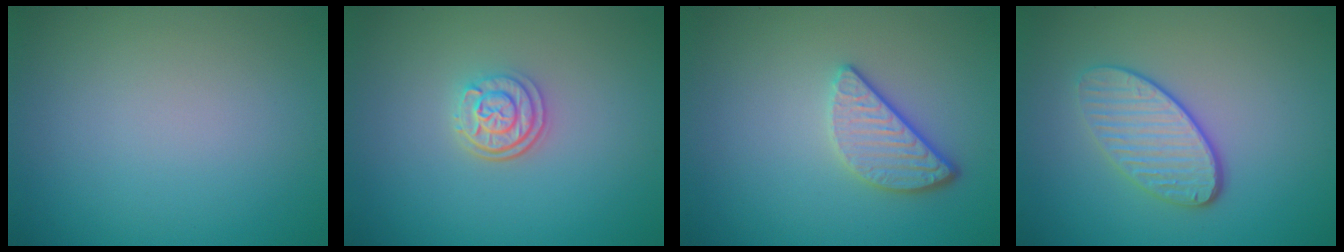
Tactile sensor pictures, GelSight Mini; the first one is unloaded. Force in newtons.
{"total": 2.8, "press": 2.4, "slide": 1.4}
{"total": 3.2, "press": 2.7, "slide": 1.7}
{"total": 3.9, "press": 3.3, "slide": 2.1}